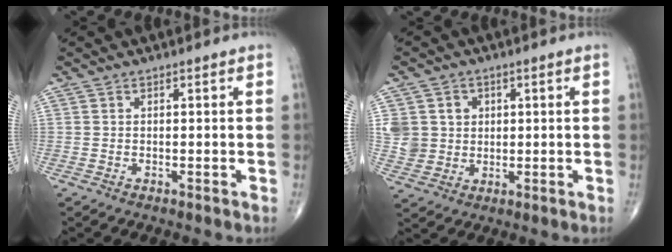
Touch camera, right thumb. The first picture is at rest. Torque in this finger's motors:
{"motor_torque": [0.04, 0.05, 0.30, 0.30, 0.01]}